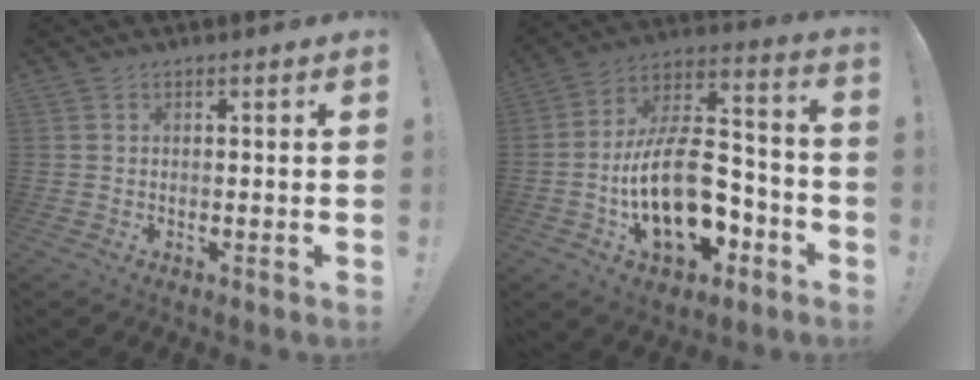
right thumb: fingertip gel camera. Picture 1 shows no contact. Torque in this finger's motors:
{"motor_torque": [1.83, 2.49, 1.56, -1.21, 0.19]}